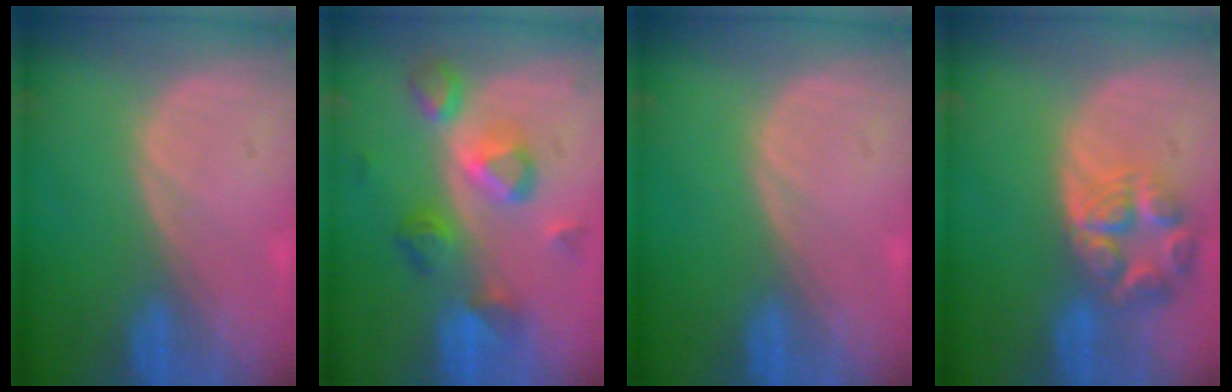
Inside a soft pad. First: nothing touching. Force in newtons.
{"total": 7.5, "press": 7.5, "slide": 0.9}
{"total": 0.0}
{"total": 7.6, "press": 6.7, "slide": 3.6}